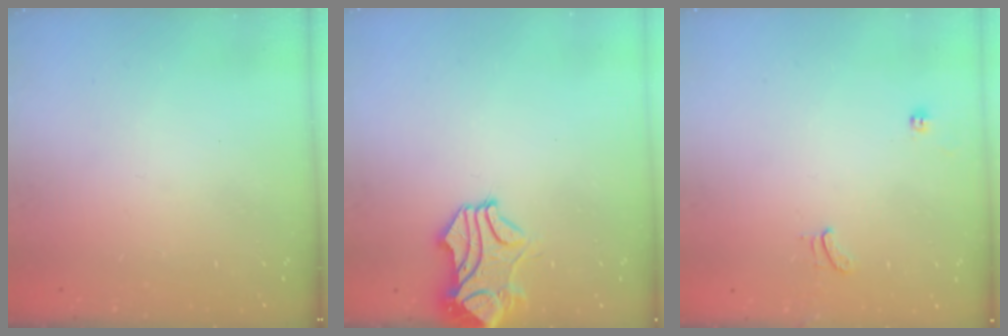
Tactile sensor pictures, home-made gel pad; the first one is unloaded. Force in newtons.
{"total": 1.9, "press": 1.4, "slide": 1.2}
{"total": 1.5, "press": 1.2, "slide": 1.0}